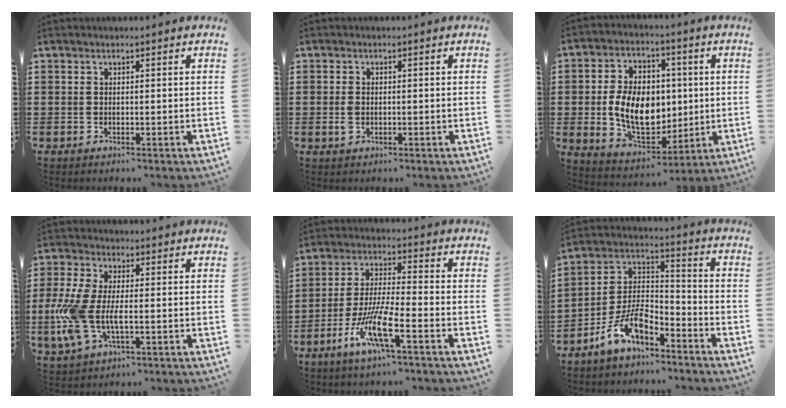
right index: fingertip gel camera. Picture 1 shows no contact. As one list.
[{"total": 1.8, "force": [-0.2, 1.2, 1.4], "torque": [-0.029, 0.004, -0.005]}, {"total": 11.5, "force": [0.3, 8.0, 8.3], "torque": [-0.165, 0.010, 0.002]}, {"total": 8.8, "force": [-1.4, 4.2, 7.6], "torque": [-0.194, -0.017, -0.031]}, {"total": 9.4, "force": [-5.1, 1.3, 7.8], "torque": [-0.172, -0.009, -0.101]}, {"total": 9.3, "force": [-6.7, 4.1, 5.0], "torque": [-0.112, 0.009, -0.132]}]